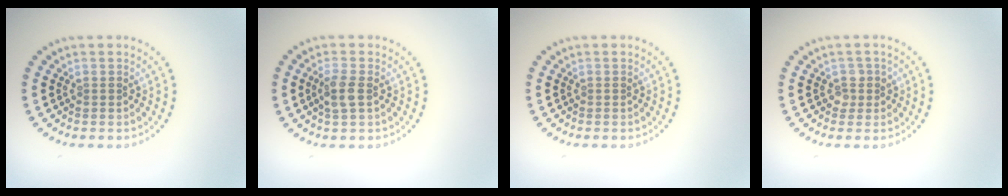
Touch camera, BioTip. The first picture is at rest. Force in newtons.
{"total": 2.0, "press": 1.9, "slide": 0.6}
{"total": 0.0}
{"total": 1.2, "press": 1.1, "slide": 0.5}